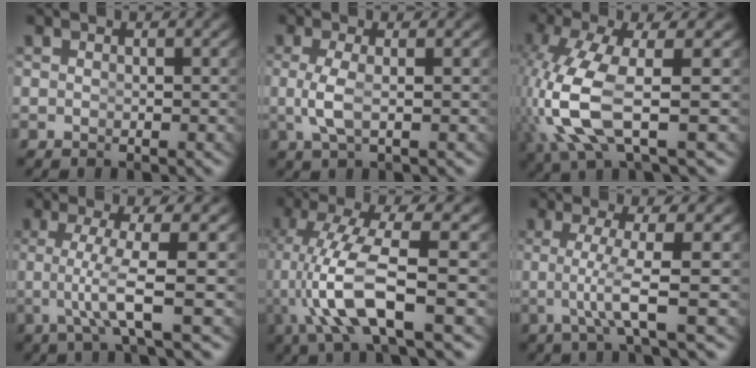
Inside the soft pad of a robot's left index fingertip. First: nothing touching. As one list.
[{"total": 2.3, "force": [-0.2, 0.2, 2.3], "torque": [-0.061, -0.013, 0.006]}, {"total": 6.7, "force": [-0.6, 2.2, 6.3], "torque": [-0.158, -0.022, 0.006]}, {"total": 4.5, "force": [-0.4, -0.7, 4.4], "torque": [-0.089, -0.010, -0.002]}, {"total": 6.7, "force": [-1.0, 1.8, 6.4], "torque": [-0.143, -0.014, -0.007]}, {"total": 4.1, "force": [-0.3, -0.9, 4.0], "torque": [-0.080, -0.010, 0.000]}]